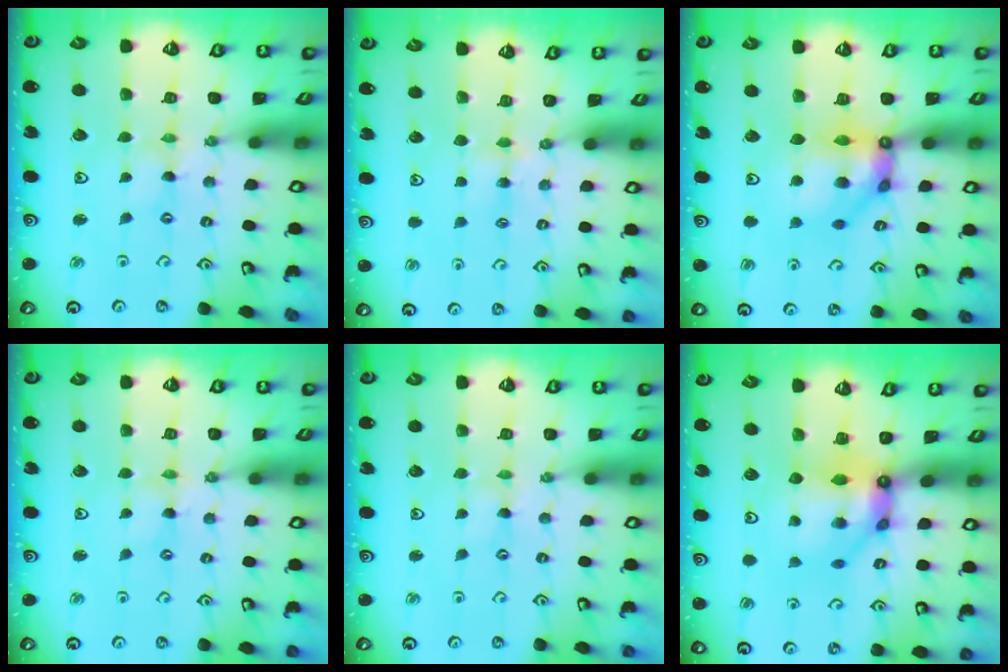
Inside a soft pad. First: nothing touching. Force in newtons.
{"total": 4.2, "press": 4.2, "slide": 0.8}
{"total": 11.8, "press": 11.8, "slide": 1.0}
{"total": 0.8, "press": 0.8, "slide": 0.2}
{"total": 0.0}
{"total": 9.4, "press": 9.3, "slide": 1.0}